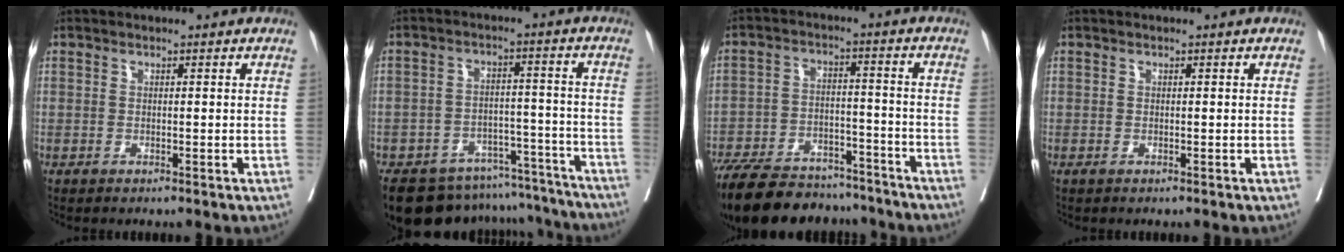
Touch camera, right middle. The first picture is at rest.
{"total": 18.5, "force": [-16.6, 6.9, 4.4], "torque": [-0.067, 0.031, -0.219]}
{"total": 20.1, "force": [-17.3, 7.0, 7.5], "torque": [-0.167, -0.008, -0.260]}
{"total": 0.0}